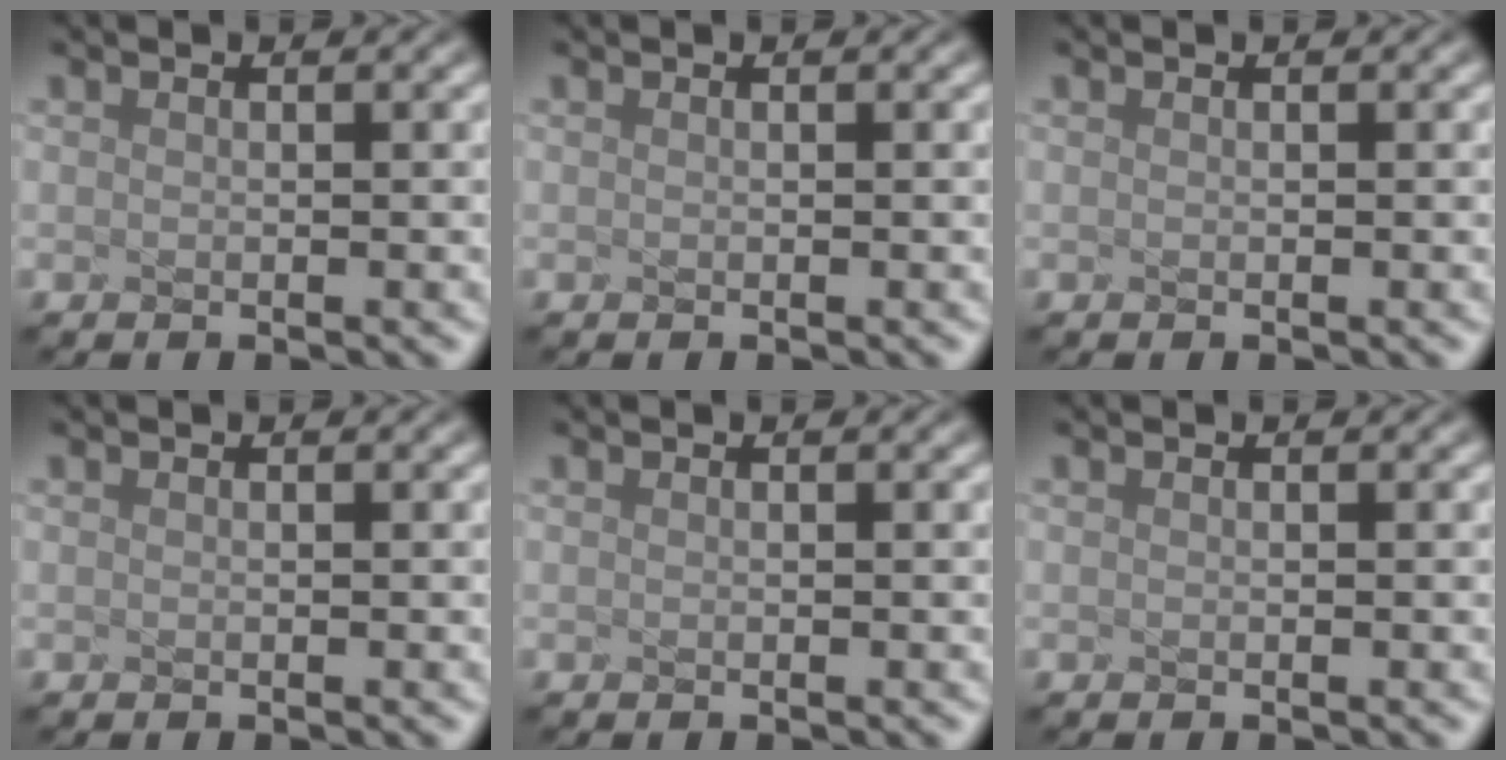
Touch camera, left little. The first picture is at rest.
{"total": 0.0}
{"total": 0.0}
{"total": 0.0}
{"total": 0.0}
{"total": 0.0}